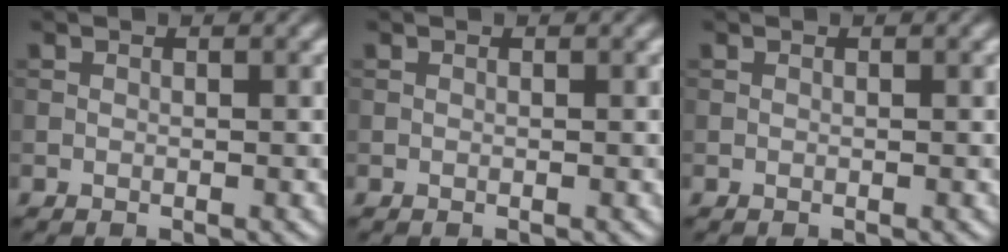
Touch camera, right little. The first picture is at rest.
{"total": 0.0}
{"total": 0.0}